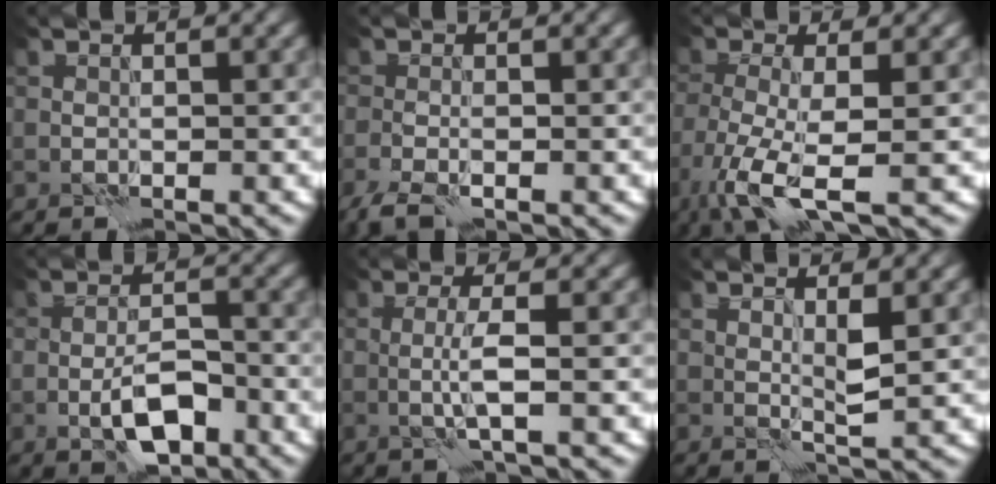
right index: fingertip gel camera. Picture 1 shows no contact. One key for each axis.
{"total": 2.6, "fx": -1.8, "fy": 0.7, "fz": 1.7, "tx": -0.040, "ty": -0.007, "tz": -0.041}
{"total": 7.0, "fx": -3.3, "fy": 2.0, "fz": 5.8, "tx": -0.133, "ty": -0.018, "tz": -0.067}
{"total": 4.7, "fx": -2.1, "fy": 1.9, "fz": 3.8, "tx": -0.065, "ty": 0.001, "tz": -0.035}
{"total": 2.5, "fx": -0.1, "fy": 0.2, "fz": 2.5, "tx": -0.052, "ty": -0.006, "tz": -0.005}
{"total": 1.8, "fx": 0.7, "fy": 0.1, "fz": 1.7, "tx": -0.033, "ty": -0.003, "tz": 0.011}